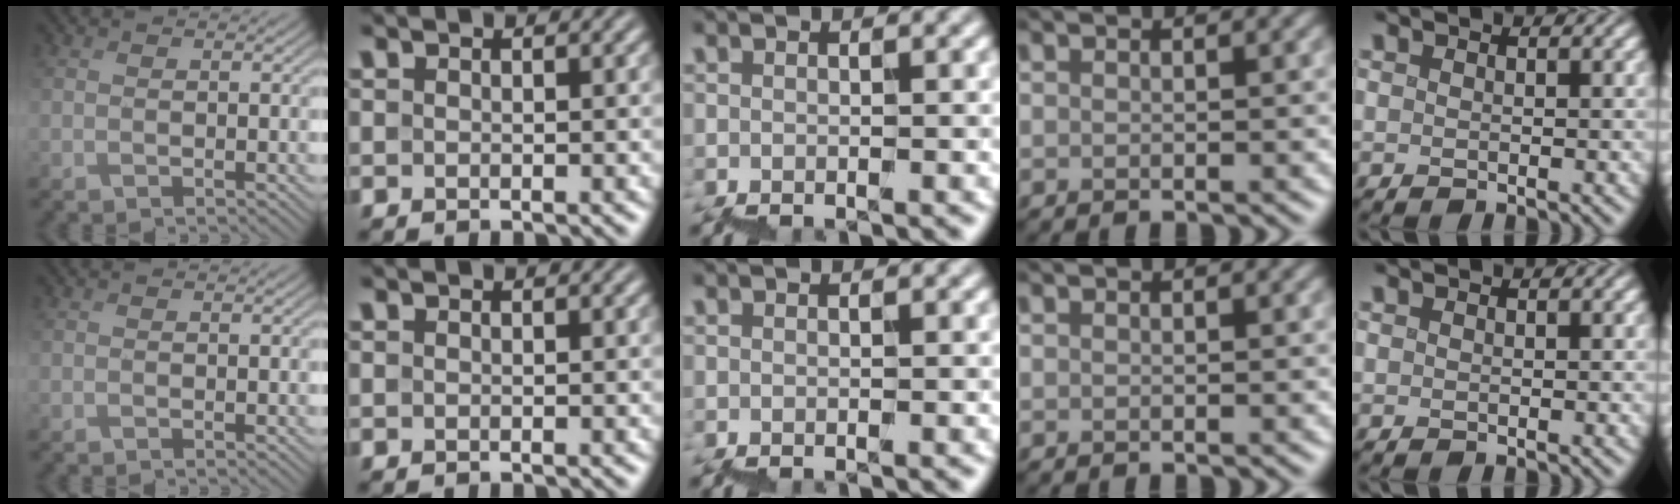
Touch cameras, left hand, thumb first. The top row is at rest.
{}